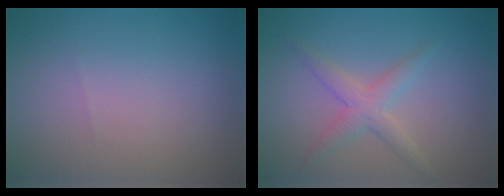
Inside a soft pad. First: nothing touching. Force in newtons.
{"total": 2.4, "press": 2.4, "slide": 0.1}